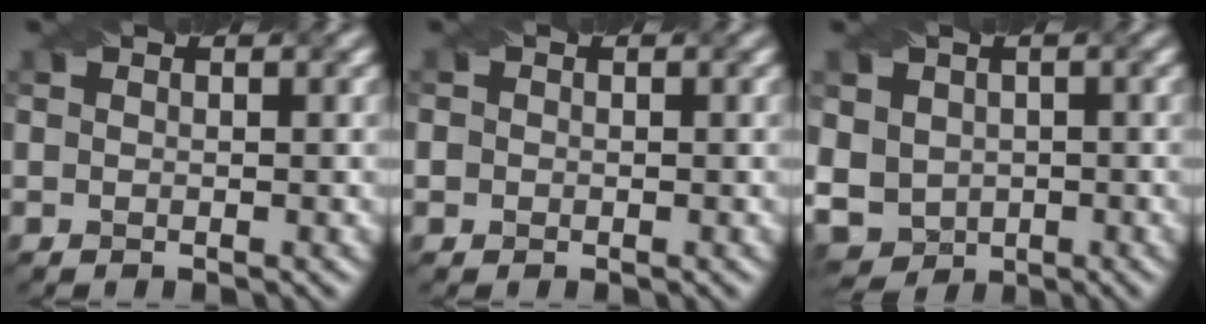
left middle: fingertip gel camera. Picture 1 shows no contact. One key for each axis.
{"total": 1.3, "fx": -0.8, "fy": -0.2, "fz": -0.9, "tx": -0.001, "ty": -0.001, "tz": 0.011}
{"total": 4.2, "fx": -0.6, "fy": 3.9, "fz": 1.4, "tx": -0.062, "ty": -0.001, "tz": 0.012}